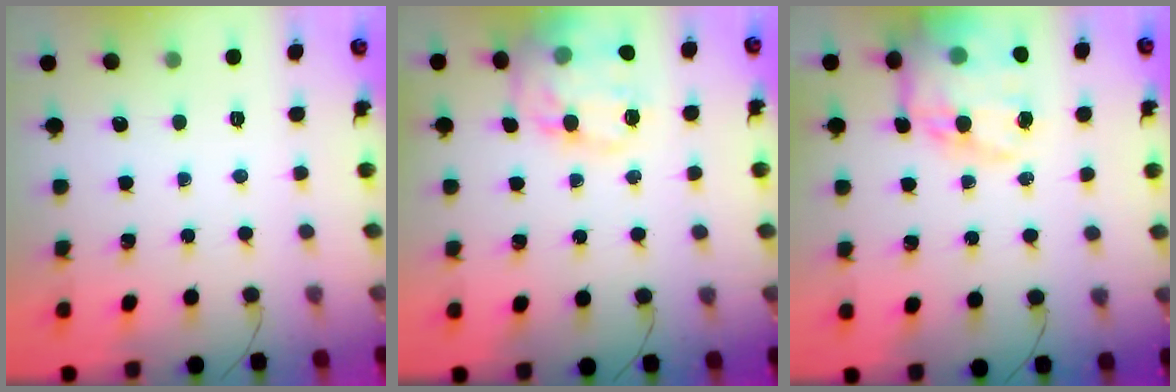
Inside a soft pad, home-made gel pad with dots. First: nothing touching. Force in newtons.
{"total": 15.9, "press": 15.8, "slide": 1.7}
{"total": 20.7, "press": 20.2, "slide": 4.4}